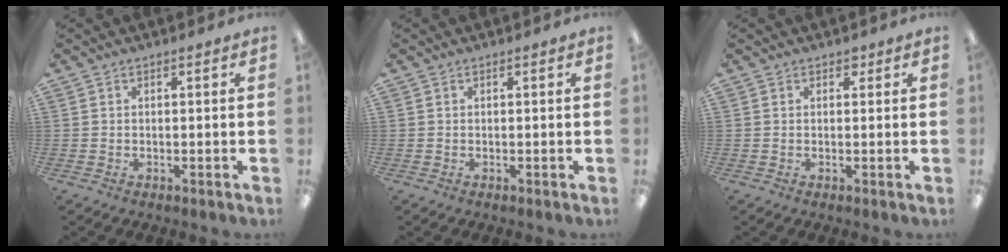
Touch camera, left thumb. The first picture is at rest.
{"total": 0.0}
{"total": 1.3, "force": [0.7, 1.0, 0.5], "torque": [-0.001, -0.001, 0.012]}